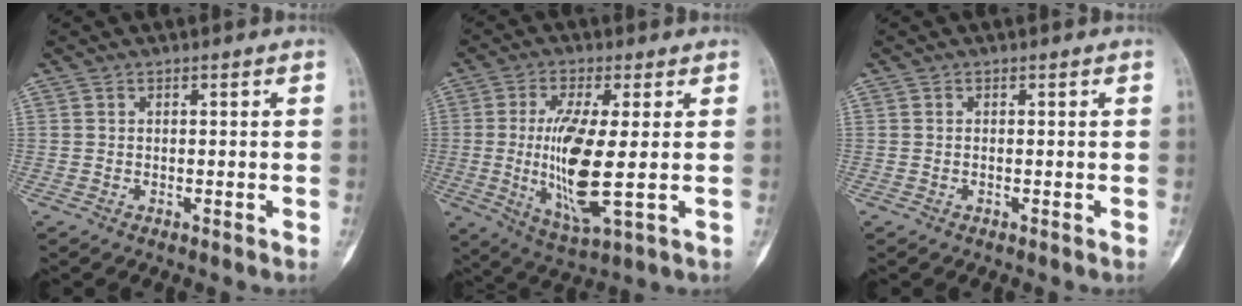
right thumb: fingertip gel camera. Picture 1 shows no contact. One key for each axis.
{"total": 13.1, "fx": -0.3, "fy": 3.2, "fz": 12.7, "tx": -0.266, "ty": -0.022, "tz": 0.000}
{"total": 0.0}